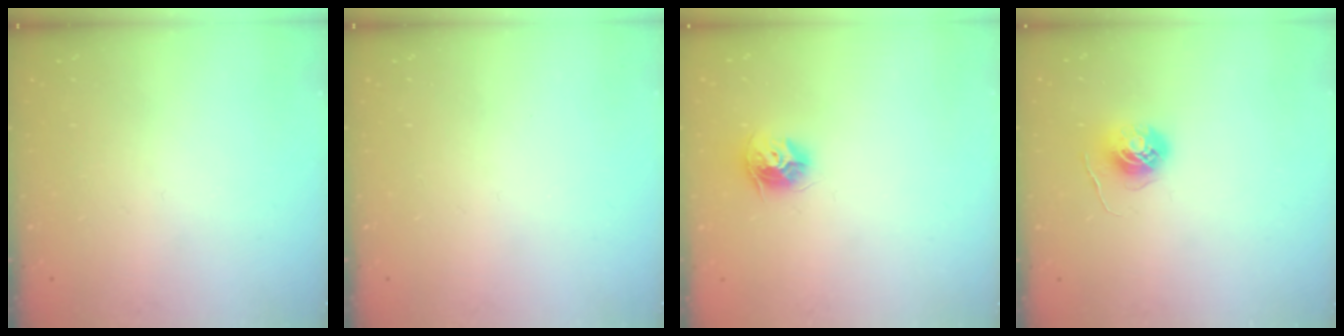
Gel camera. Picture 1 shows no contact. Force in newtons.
{"total": 0.0}
{"total": 9.5, "press": 9.5, "slide": 0.3}
{"total": 5.9, "press": 5.9, "slide": 0.3}